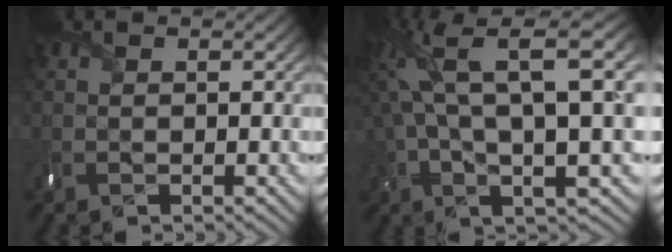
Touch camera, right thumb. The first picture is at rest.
{"total": 14.4, "force": [6.0, 3.8, 12.5], "torque": [-0.266, 0.007, 0.125]}